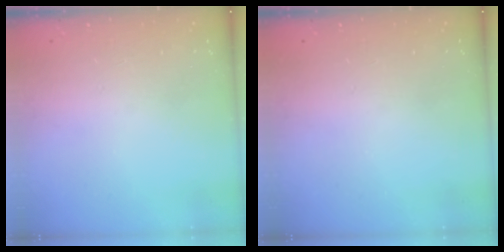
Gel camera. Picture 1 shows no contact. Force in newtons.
{"total": 0.0}